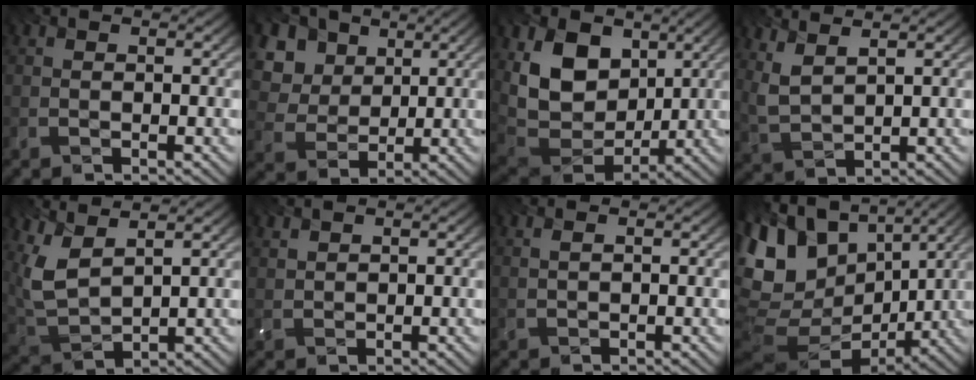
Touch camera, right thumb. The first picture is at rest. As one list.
[{"total": 10.8, "force": [4.4, 8.6, 4.8], "torque": [-0.170, 0.021, 0.097]}, {"total": 11.5, "force": [2.9, 8.5, 7.2], "torque": [-0.173, -0.001, 0.048]}, {"total": 4.6, "force": [3.4, 1.5, 2.8], "torque": [-0.079, 0.003, 0.072]}, {"total": 7.5, "force": [4.0, 3.3, 5.4], "torque": [-0.152, 0.007, 0.084]}, {"total": 1.4, "force": [1.2, 0.6, 0.4], "torque": [-0.010, 0.004, 0.029]}, {"total": 0.6, "force": [0.4, 0.1, 0.4], "torque": [-0.001, -0.001, 0.004]}, {"total": 15.3, "force": [2.4, 10.8, 10.6], "torque": [-0.230, -0.004, 0.056]}]